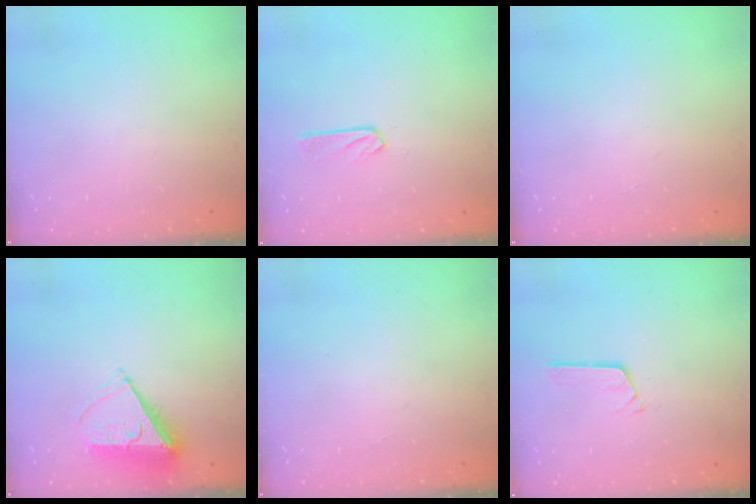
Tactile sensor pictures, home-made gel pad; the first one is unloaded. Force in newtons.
{"total": 2.6, "press": 2.5, "slide": 0.3}
{"total": 0.0}
{"total": 7.5, "press": 7.5, "slide": 0.5}
{"total": 0.0}
{"total": 2.9, "press": 2.9, "slide": 0.1}